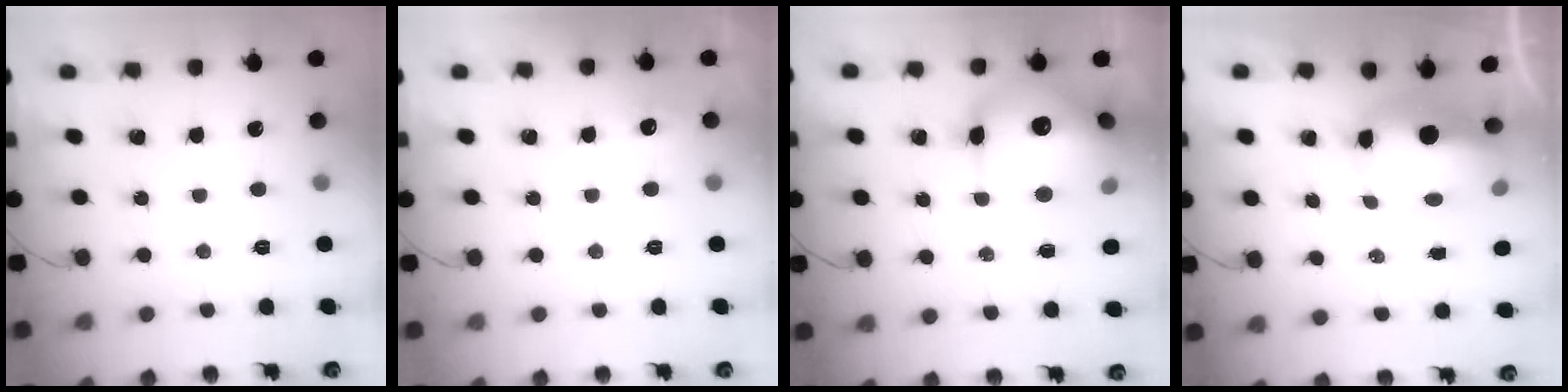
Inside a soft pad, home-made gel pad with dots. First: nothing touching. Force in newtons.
{"total": 4.0, "press": 3.6, "slide": 1.8}
{"total": 19.2, "press": 18.7, "slide": 4.1}
{"total": 9.5, "press": 9.3, "slide": 2.0}